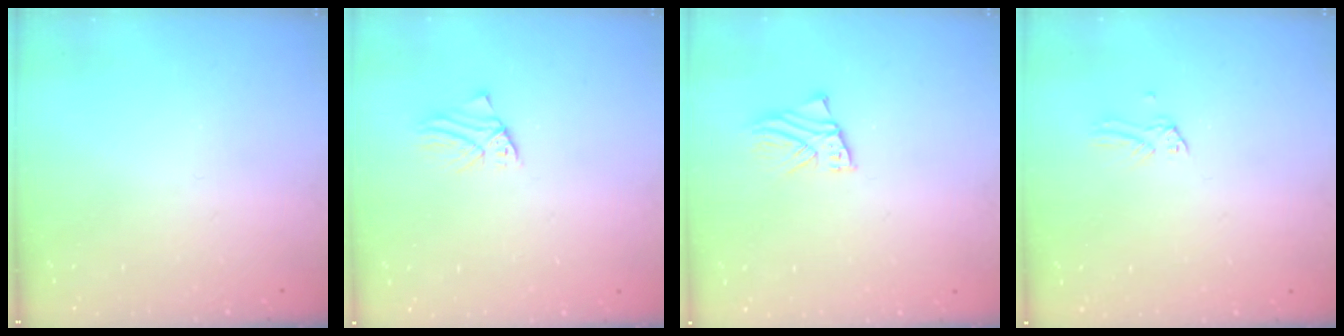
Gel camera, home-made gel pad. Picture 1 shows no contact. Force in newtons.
{"total": 0.7, "press": 0.7, "slide": 0.1}
{"total": 2.2, "press": 2.2, "slide": 0.1}
{"total": 0.0}